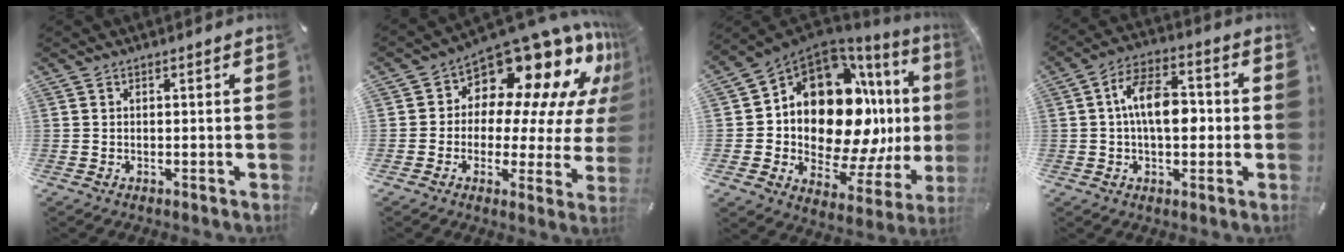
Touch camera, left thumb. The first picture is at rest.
{"total": 16.7, "force": [11.4, 8.5, 8.9], "torque": [-0.124, -0.112, 0.190]}
{"total": 19.1, "force": [3.6, 12.3, 14.2], "torque": [-0.260, -0.068, 0.056]}
{"total": 11.4, "force": [-0.2, 6.5, 9.3], "torque": [-0.158, 0.013, -0.002]}